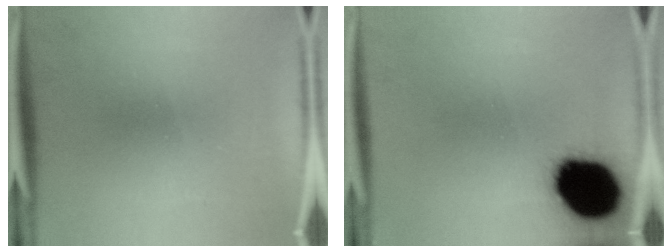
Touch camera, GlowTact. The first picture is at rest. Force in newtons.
{"total": 18.7}